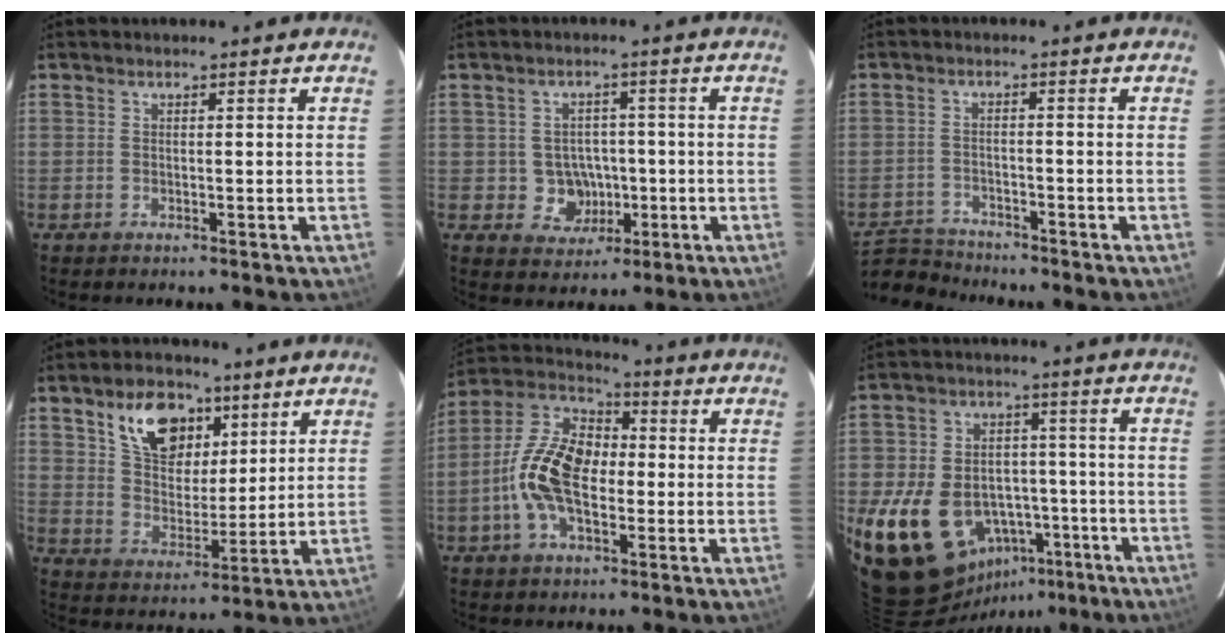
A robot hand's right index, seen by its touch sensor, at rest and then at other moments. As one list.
[{"total": 5.9, "force": [-1.0, 5.6, 1.5], "torque": [-0.039, 0.018, 0.005]}, {"total": 7.2, "force": [-6.7, 2.3, 0.5], "torque": [-0.027, 0.017, -0.126]}, {"total": 12.8, "force": [6.9, 7.7, 7.6], "torque": [-0.134, 0.021, 0.131]}, {"total": 14.1, "force": [-2.4, 7.8, 11.4], "torque": [-0.239, 0.015, -0.051]}, {"total": 20.4, "force": [-7.8, 15.6, 10.4], "torque": [-0.242, 0.026, -0.088]}]